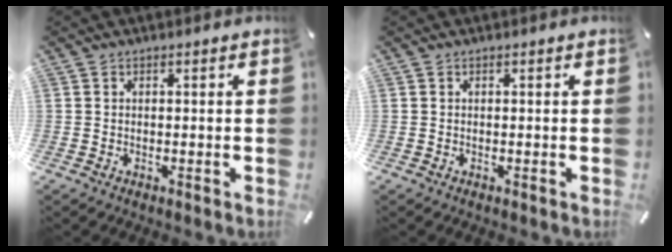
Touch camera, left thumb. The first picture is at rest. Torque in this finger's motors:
{"motor_torque": [-0.11, -0.08, 0.01, 0.05, 0.00]}